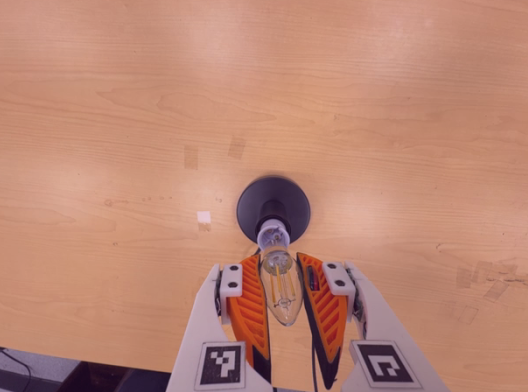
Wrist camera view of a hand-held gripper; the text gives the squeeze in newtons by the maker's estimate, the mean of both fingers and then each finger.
{"total": 21.6, "left": 24.4, "right": 18.7}